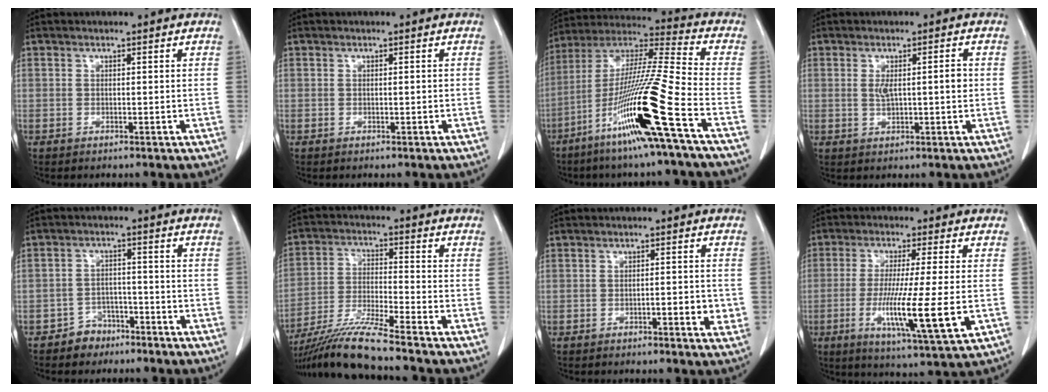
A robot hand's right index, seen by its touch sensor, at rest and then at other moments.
{"total": 0.0}
{"total": 19.4, "force": [-8.7, -1.6, 17.3], "torque": [-0.353, -0.035, -0.171]}
{"total": 3.9, "force": [0.3, 1.1, 3.7], "torque": [-0.065, 0.009, 0.009]}
{"total": 3.9, "force": [-2.9, 2.6, 0.4], "torque": [-0.008, 0.012, -0.046]}
{"total": 10.6, "force": [-9.2, -1.9, 4.9], "torque": [-0.093, -0.020, -0.173]}
{"total": 3.1, "force": [-0.8, 0.8, 2.9], "torque": [-0.042, 0.000, -0.010]}
{"total": 13.0, "force": [-2.9, -0.1, 12.7], "torque": [-0.229, -0.033, -0.051]}